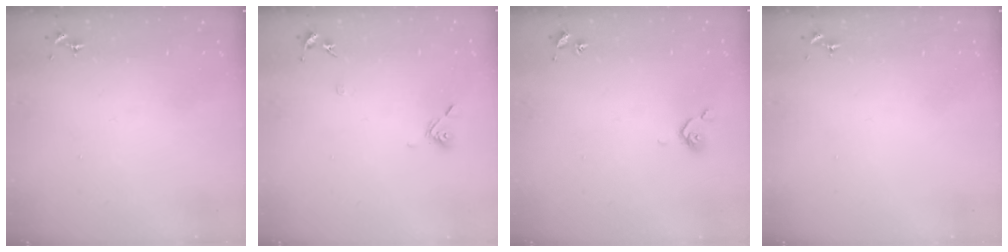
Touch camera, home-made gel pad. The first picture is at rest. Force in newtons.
{"total": 7.5, "press": 7.3, "slide": 1.6}
{"total": 5.0, "press": 4.9, "slide": 1.2}
{"total": 0.0}